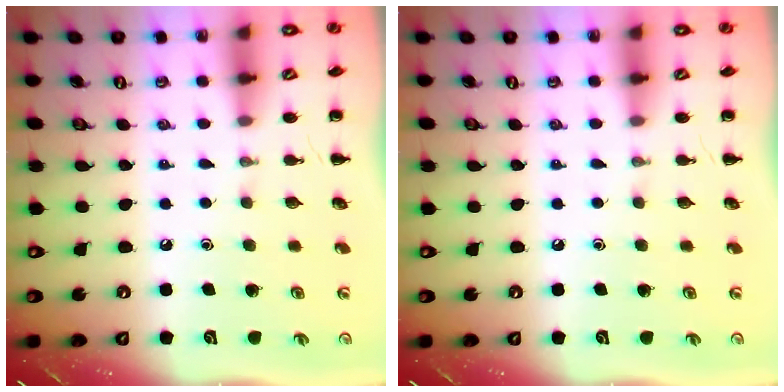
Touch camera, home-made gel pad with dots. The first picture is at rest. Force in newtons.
{"total": 0.0}